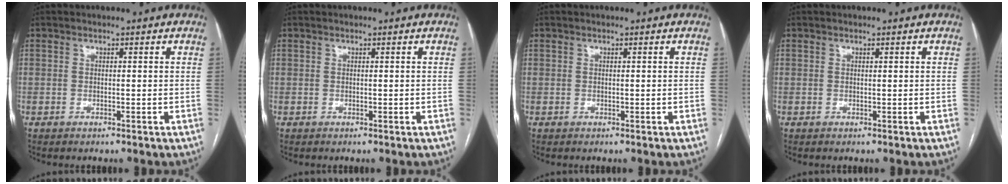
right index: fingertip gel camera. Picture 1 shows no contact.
{"total": 0.0}
{"total": 0.0}
{"total": 0.0}